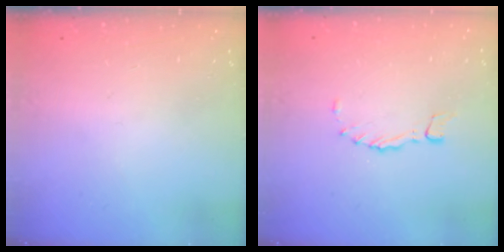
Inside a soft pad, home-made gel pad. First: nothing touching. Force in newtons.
{"total": 1.2, "press": 1.2, "slide": 0.3}